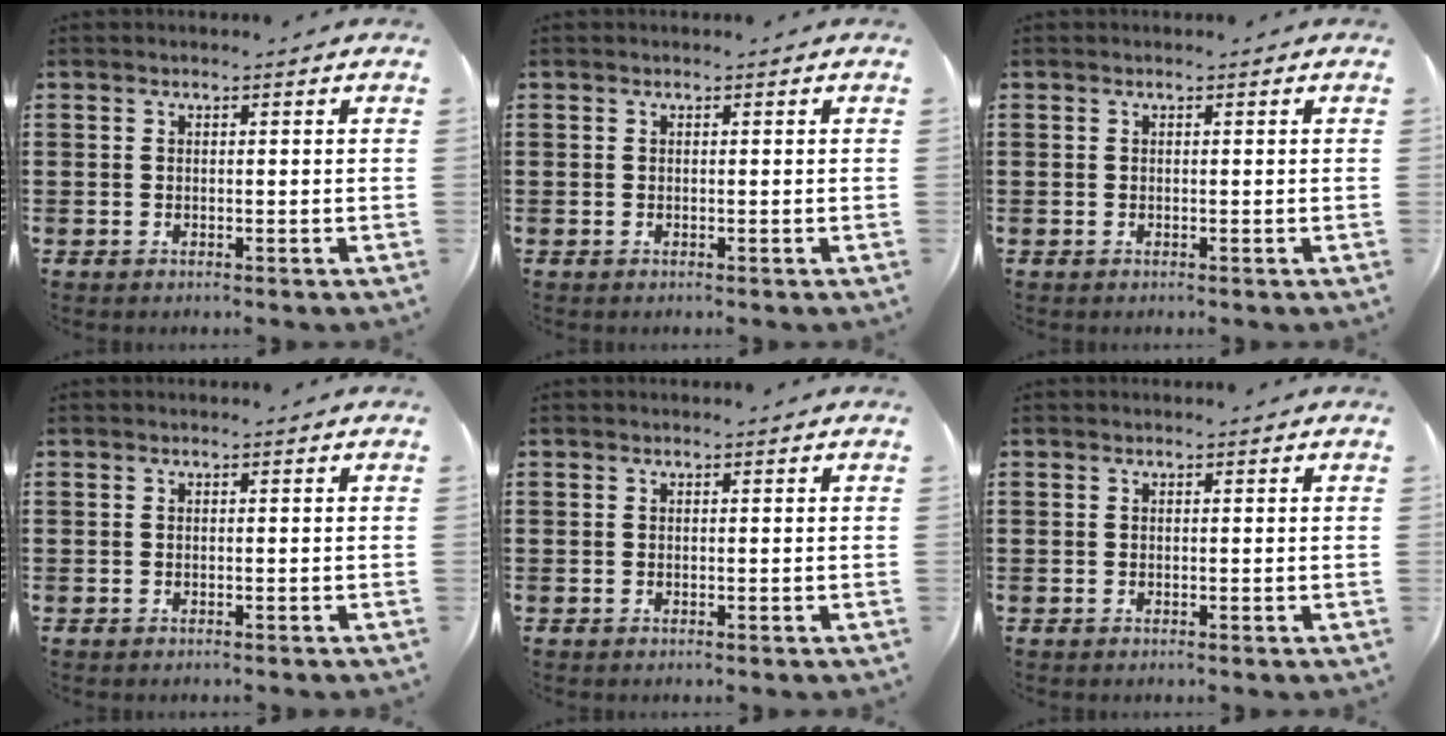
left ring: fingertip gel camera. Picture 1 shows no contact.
{"total": 0.0}
{"total": 0.0}
{"total": 0.0}
{"total": 0.0}
{"total": 0.0}